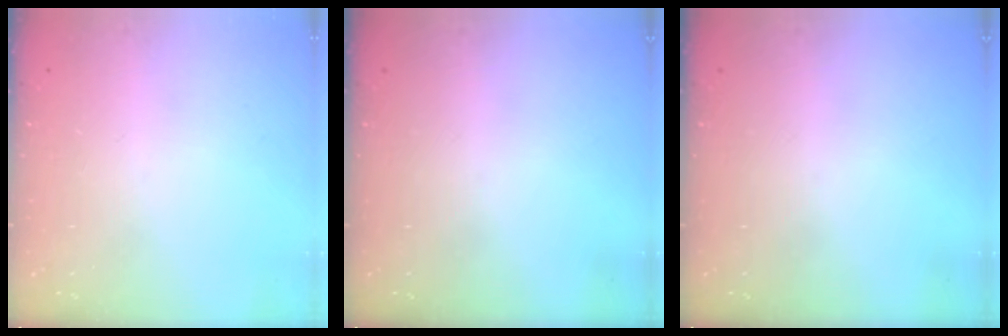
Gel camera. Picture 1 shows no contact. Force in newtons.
{"total": 0.0}
{"total": 0.0}